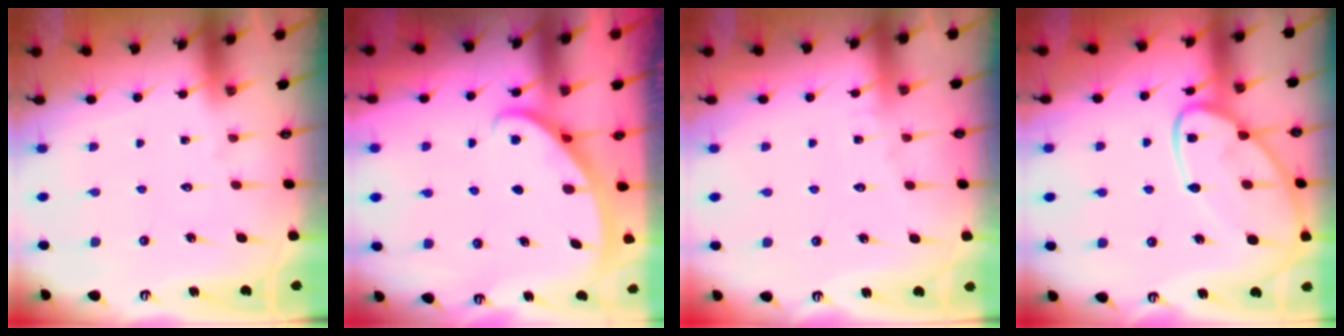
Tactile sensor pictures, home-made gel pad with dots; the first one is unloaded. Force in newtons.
{"total": 2.5, "press": 2.5, "slide": 0.2}
{"total": 3.7, "press": 3.7, "slide": 0.4}
{"total": 17.3, "press": 17.2, "slide": 1.4}